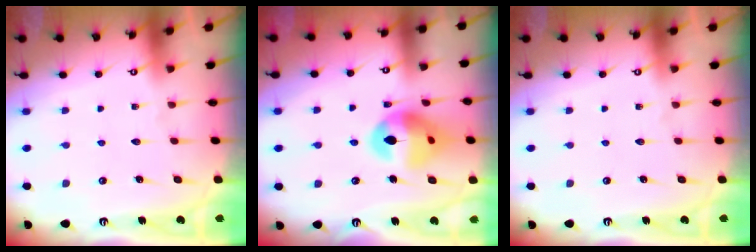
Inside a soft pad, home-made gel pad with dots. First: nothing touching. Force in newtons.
{"total": 14.8, "press": 14.7, "slide": 1.6}
{"total": 0.0}